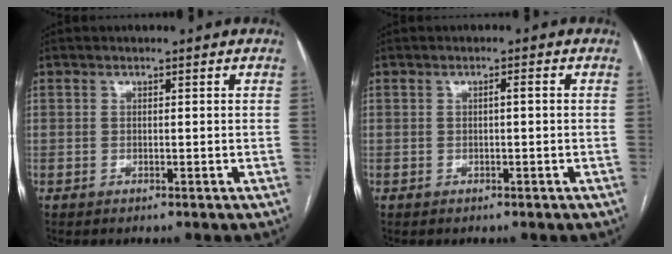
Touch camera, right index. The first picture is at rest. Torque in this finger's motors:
{"motor_torque": [0.23, 0.01, 0.02, 0.02]}